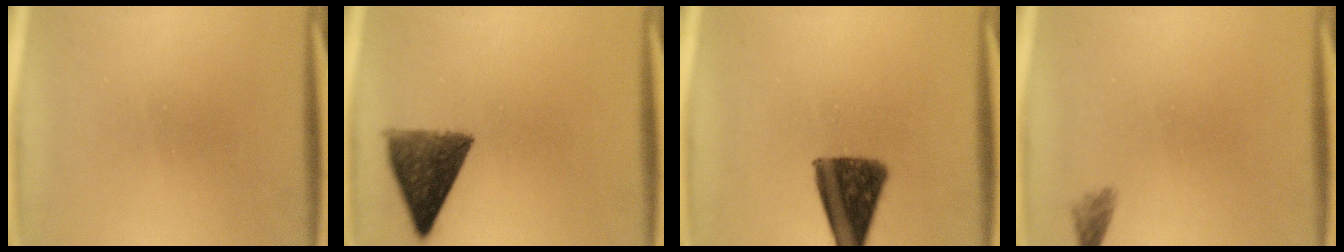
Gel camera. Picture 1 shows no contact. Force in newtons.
{"total": 9.5}
{"total": 12.0}
{"total": 1.6}